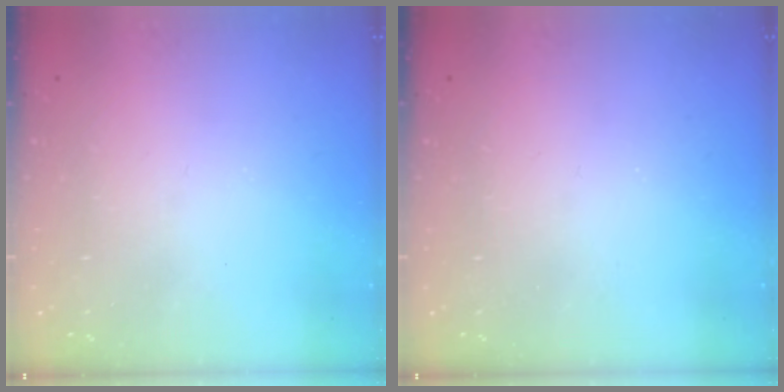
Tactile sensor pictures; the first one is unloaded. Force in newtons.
{"total": 0.0}